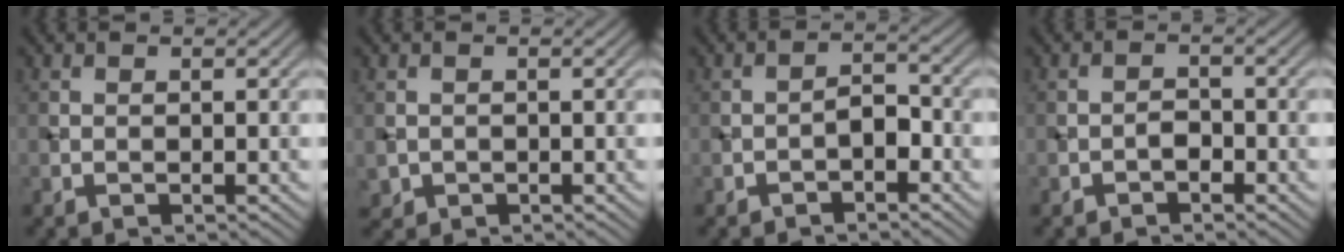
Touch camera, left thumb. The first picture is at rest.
{"total": 1.5, "force": [-0.5, 1.4, 0.2], "torque": [0.000, -0.010, -0.011]}
{"total": 2.5, "force": [-1.5, 1.2, 1.6], "torque": [-0.022, 0.011, -0.033]}
{"total": 1.6, "force": [-1.1, 0.9, 0.8], "torque": [-0.011, 0.004, -0.024]}